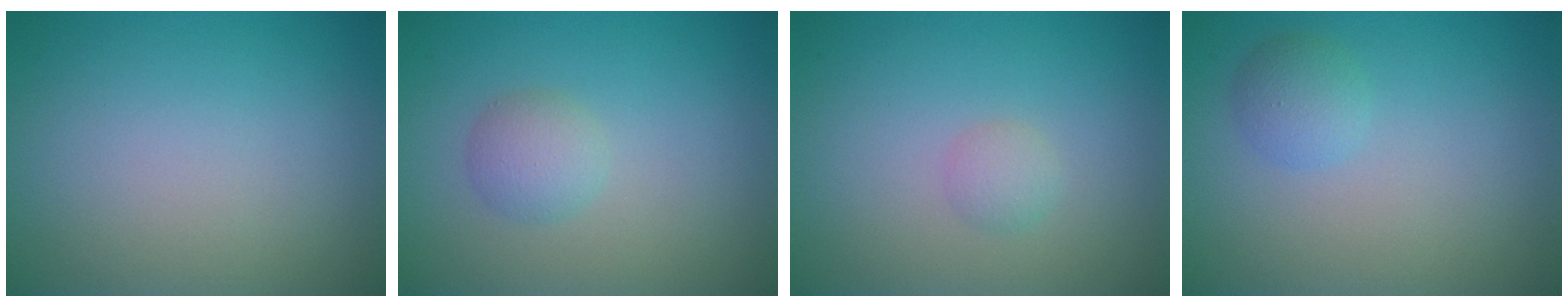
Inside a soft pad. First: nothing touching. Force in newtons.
{"total": 2.0, "press": 2.0, "slide": 0.1}
{"total": 1.2, "press": 1.2, "slide": 0.0}
{"total": 1.7, "press": 1.7, "slide": 0.1}